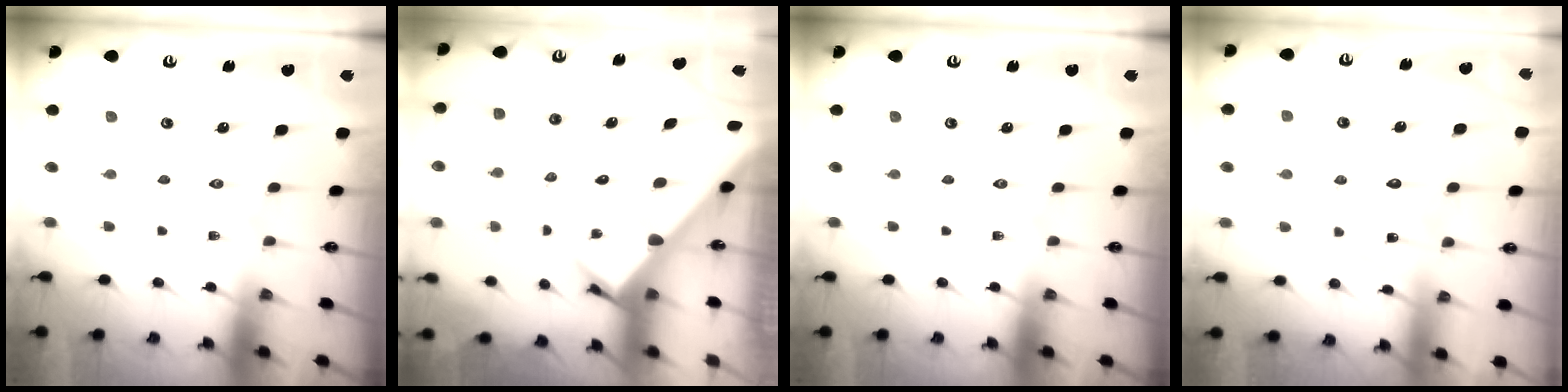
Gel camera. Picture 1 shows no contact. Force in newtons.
{"total": 3.5, "press": 3.5, "slide": 0.2}
{"total": 0.0}
{"total": 8.1, "press": 8.1, "slide": 0.3}